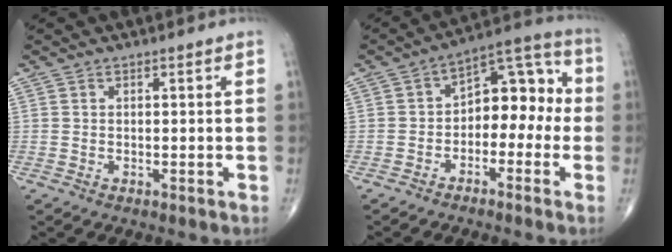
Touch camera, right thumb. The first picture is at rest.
{"total": 11.3, "force": [-1.7, 7.2, 8.5], "torque": [-0.080, 0.052, -0.040]}